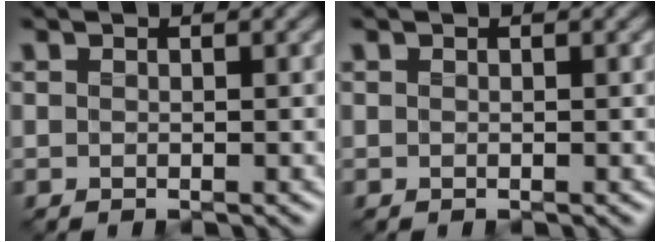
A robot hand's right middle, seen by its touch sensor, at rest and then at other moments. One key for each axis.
{"total": 0.0}